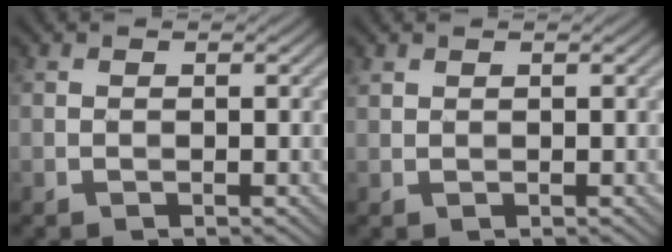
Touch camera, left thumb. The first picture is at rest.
{"total": 0.7, "force": [0.6, 0.3, 0.2], "torque": [-0.009, 0.000, 0.015]}